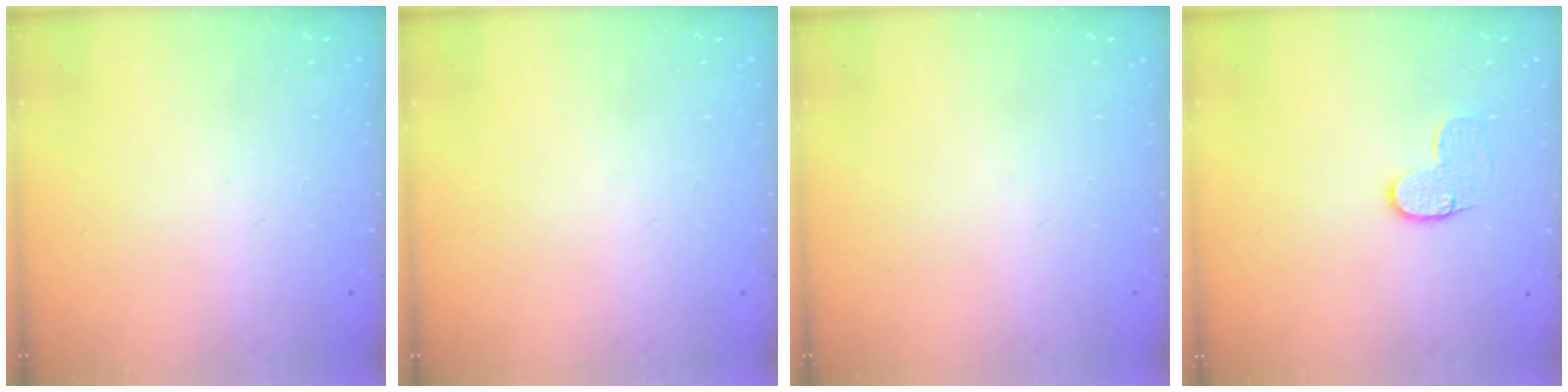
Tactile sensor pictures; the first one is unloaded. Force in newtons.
{"total": 0.0}
{"total": 0.0}
{"total": 6.3, "press": 6.3, "slide": 0.3}